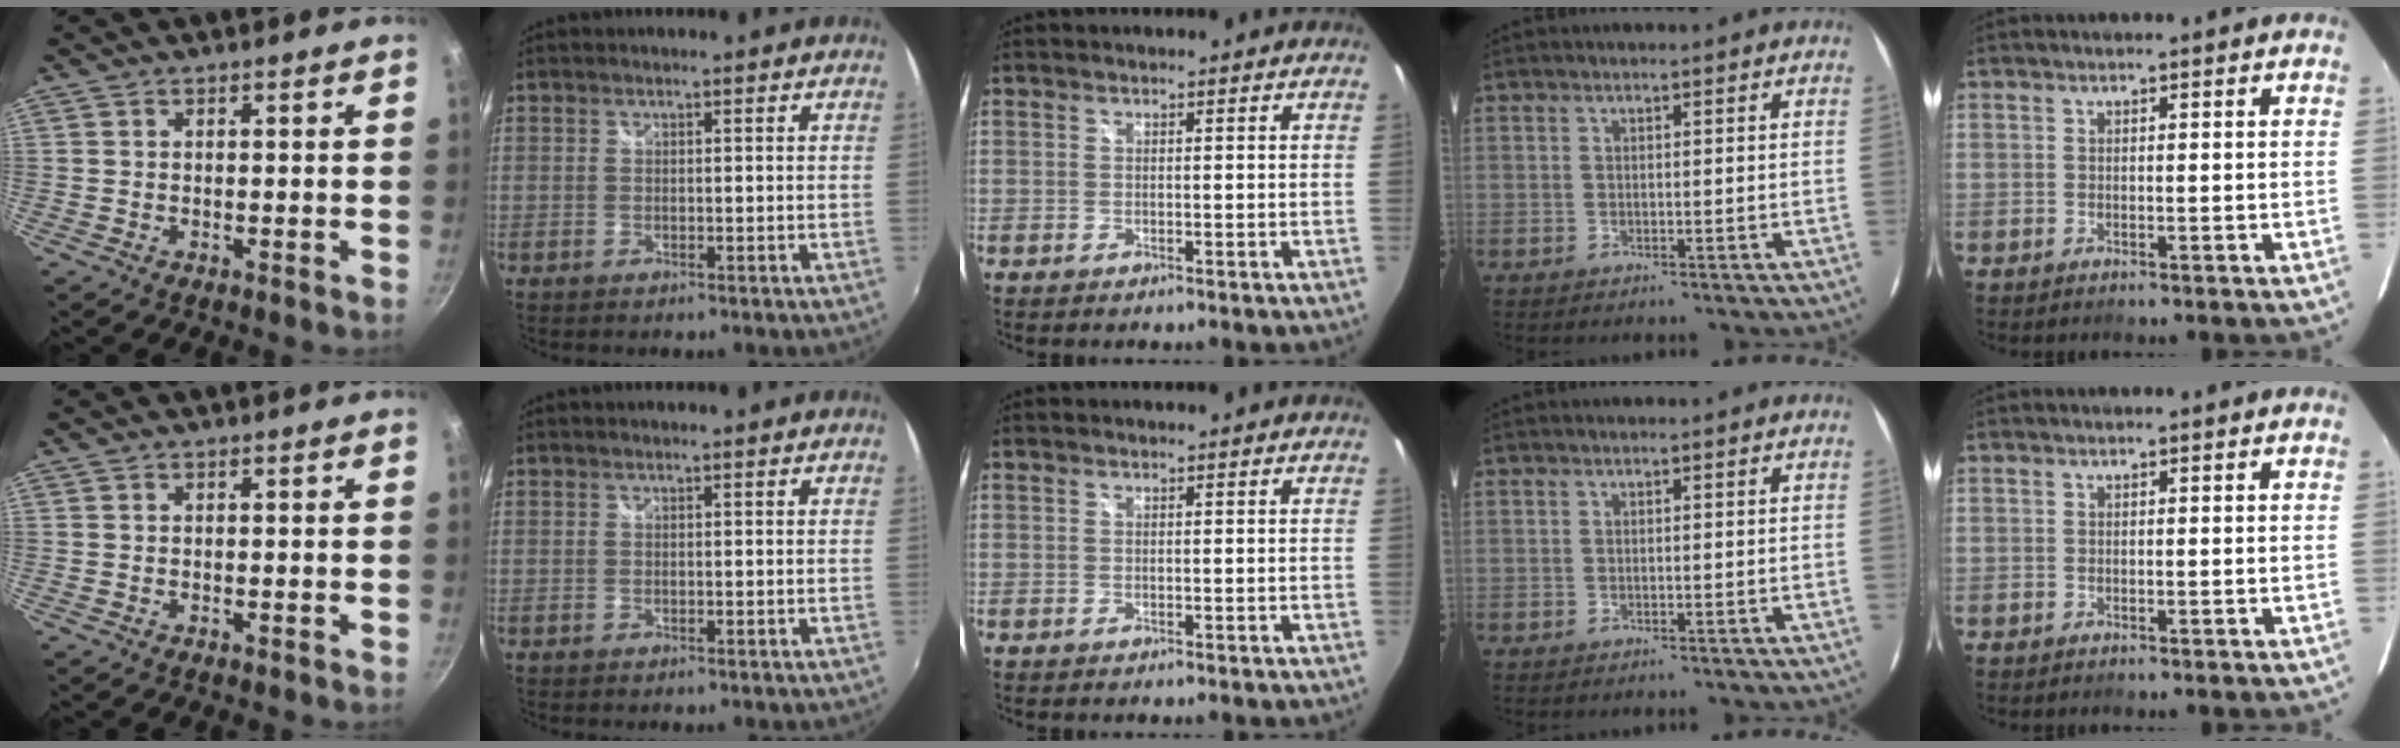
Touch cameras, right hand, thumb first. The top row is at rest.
{}